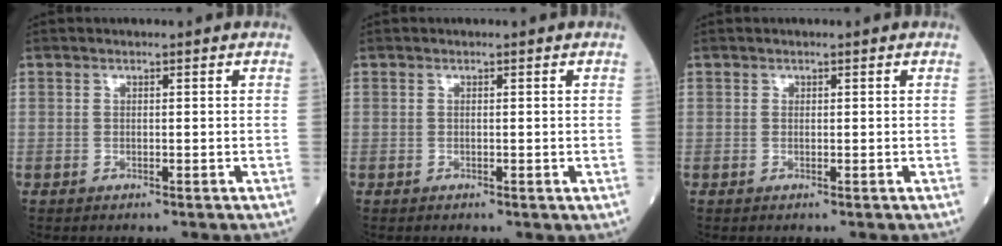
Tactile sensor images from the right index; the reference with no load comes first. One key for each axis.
{"total": 0.0}
{"total": 0.0}